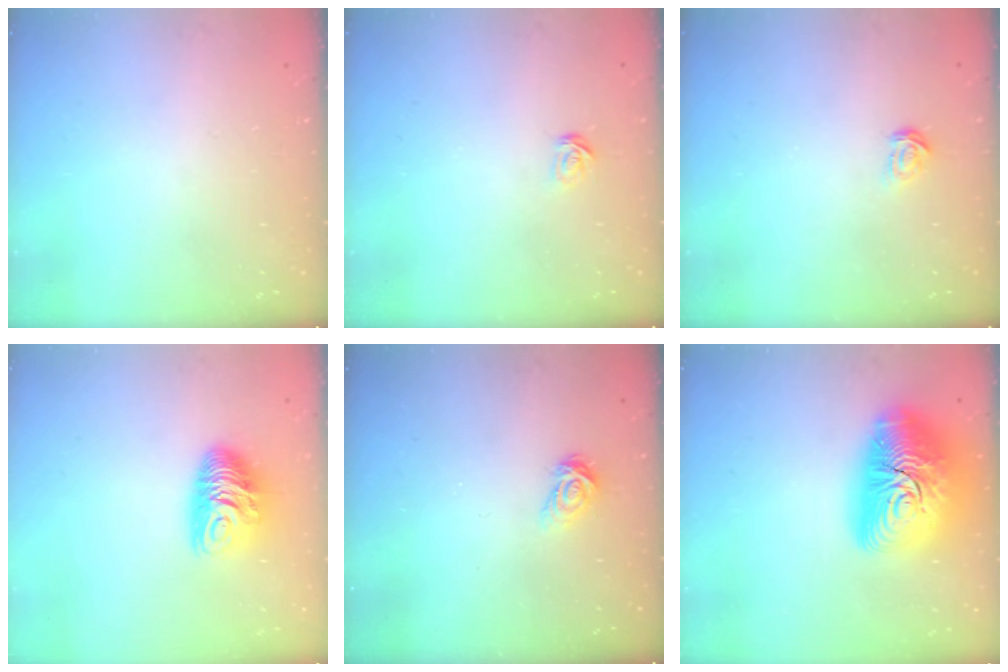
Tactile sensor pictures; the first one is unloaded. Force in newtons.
{"total": 2.3, "press": 2.3, "slide": 0.1}
{"total": 1.8, "press": 1.7, "slide": 0.2}
{"total": 9.8, "press": 9.8, "slide": 0.3}
{"total": 3.4, "press": 3.4, "slide": 0.4}
{"total": 23.5, "press": 23.4, "slide": 1.6}